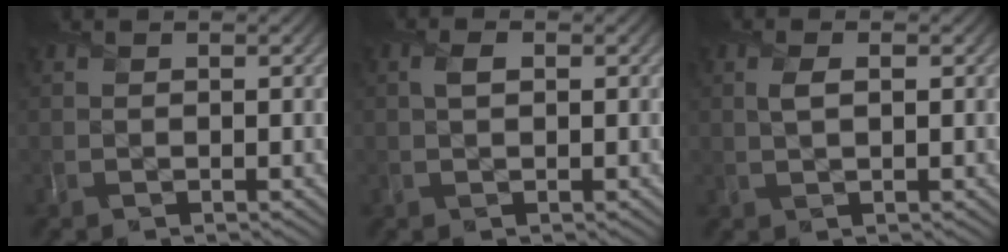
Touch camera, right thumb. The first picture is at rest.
{"total": 1.2, "force": [0.2, 0.7, 0.9], "torque": [-0.021, 0.003, 0.003]}
{"total": 1.6, "force": [0.4, 0.6, 1.4], "torque": [-0.031, 0.002, 0.008]}